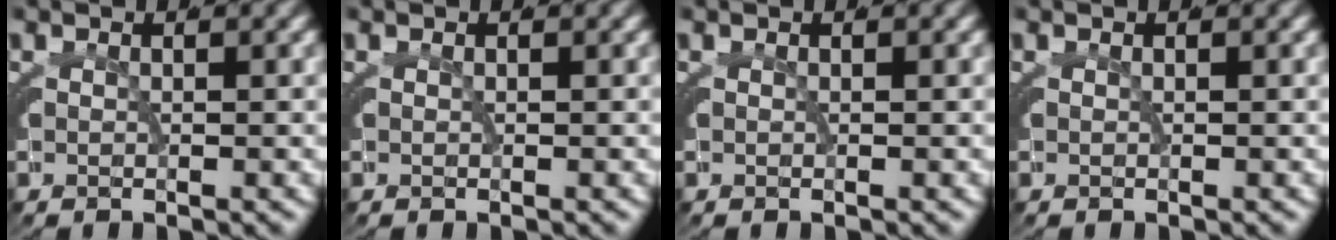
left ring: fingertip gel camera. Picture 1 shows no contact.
{"total": 0.0}
{"total": 0.0}
{"total": 0.0}